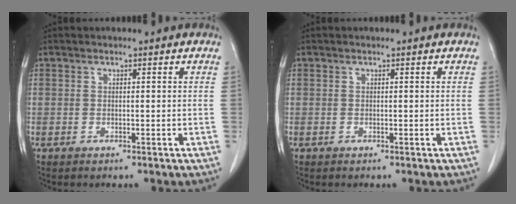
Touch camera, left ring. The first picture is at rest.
{"total": 0.0}